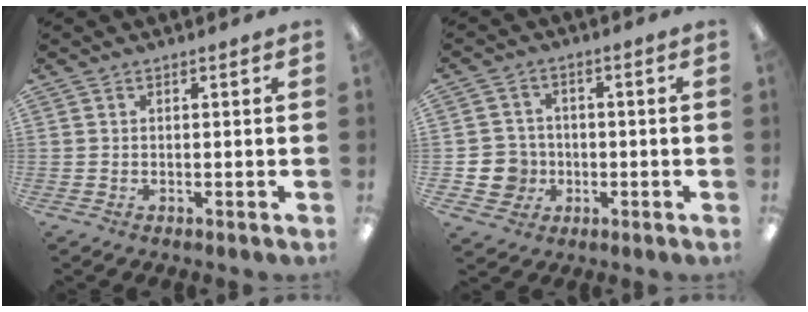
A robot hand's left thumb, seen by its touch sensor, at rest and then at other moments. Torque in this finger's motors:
{"motor_torque": [-0.59, 0.60, 0.01, 0.00, 0.00]}